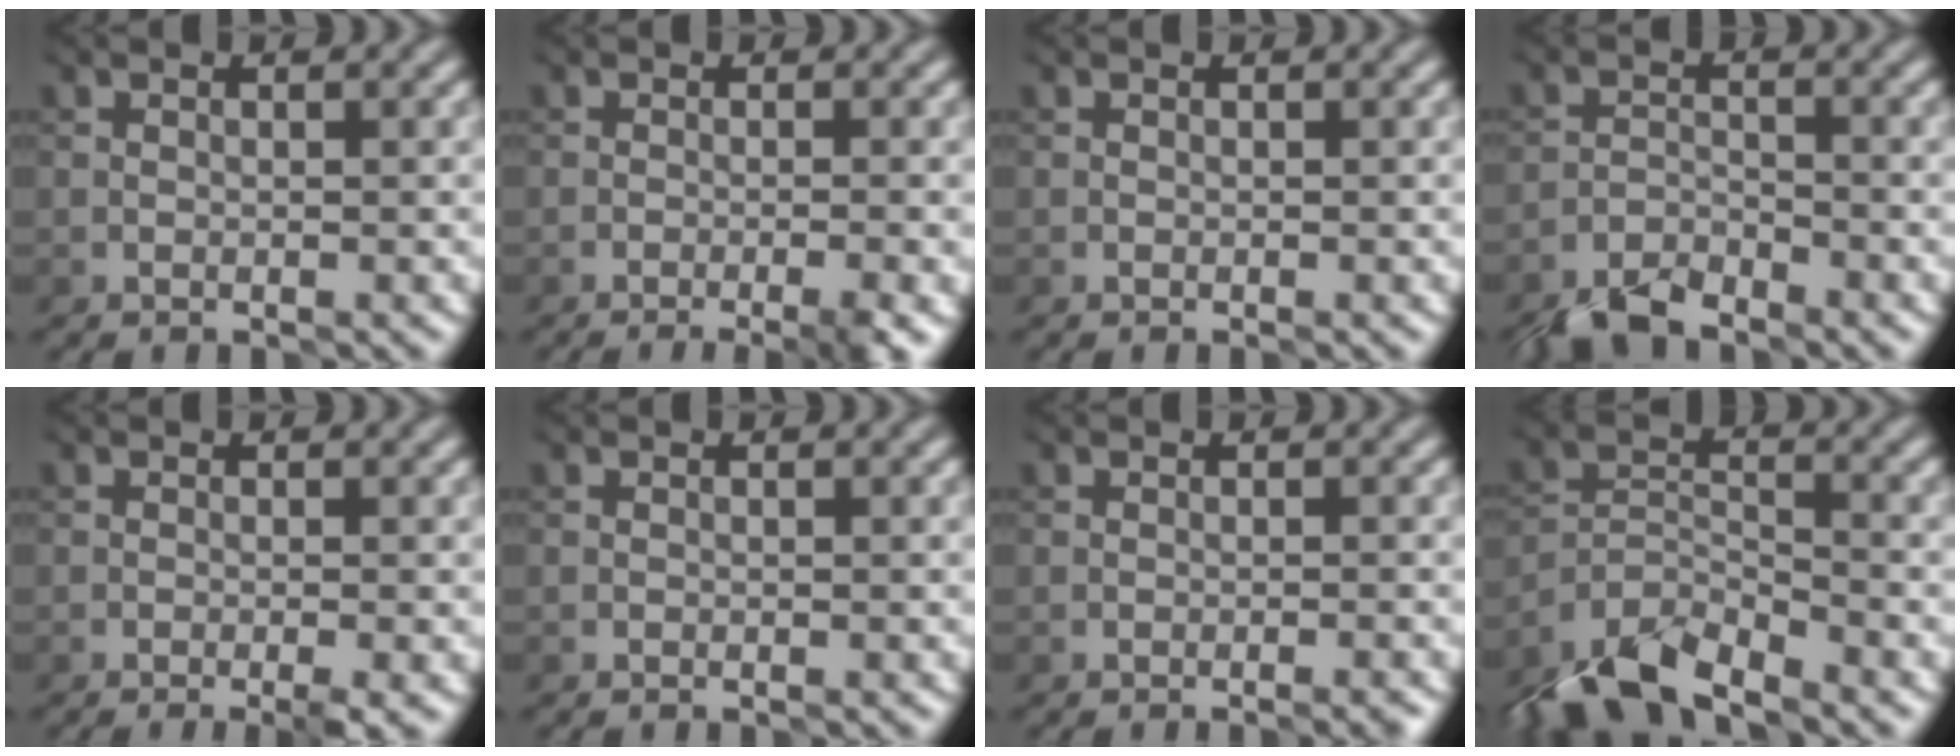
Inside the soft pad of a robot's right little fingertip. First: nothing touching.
{"total": 4.3, "force": [-2.7, 0.6, 3.3], "torque": [-0.058, -0.005, -0.041]}
{"total": 0.0}
{"total": 4.5, "force": [-3.8, 1.3, 1.9], "torque": [-0.030, -0.006, -0.080]}
{"total": 2.4, "force": [-1.4, 0.3, 2.0], "torque": [-0.039, -0.004, -0.023]}
{"total": 0.0}
{"total": 1.0, "force": [-0.8, 0.1, 0.6], "torque": [-0.005, 0.005, -0.013]}
{"total": 7.2, "force": [-5.6, 2.6, 3.7], "torque": [-0.065, -0.009, -0.115]}